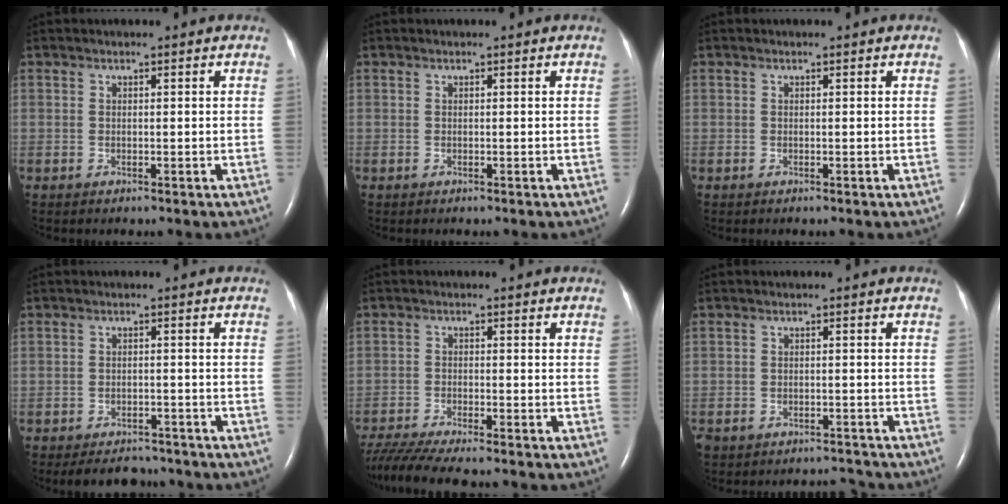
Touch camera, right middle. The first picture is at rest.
{"total": 0.0}
{"total": 0.0}
{"total": 6.0, "force": [-5.4, 2.3, 1.3], "torque": [-0.016, -0.002, -0.072]}
{"total": 9.1, "force": [-8.1, -0.2, 4.3], "torque": [-0.075, -0.022, -0.136]}
{"total": 4.5, "force": [-4.2, 1.5, 0.0], "torque": [0.001, 0.004, -0.065]}